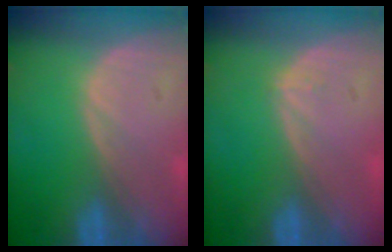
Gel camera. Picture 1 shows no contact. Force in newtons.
{"total": 0.6, "press": 0.4, "slide": 0.5}